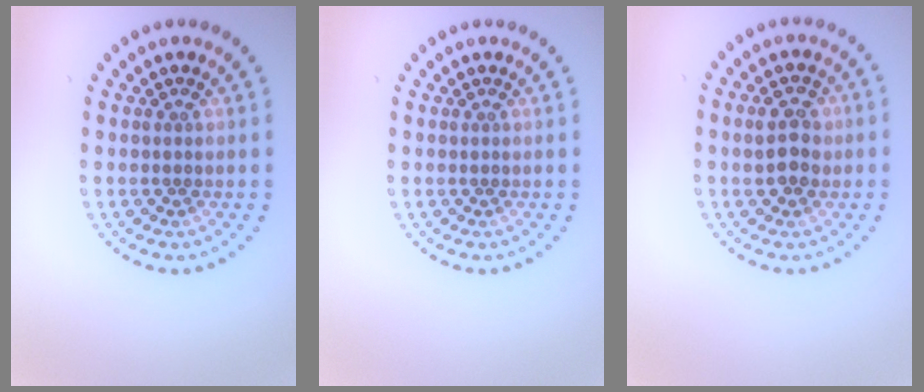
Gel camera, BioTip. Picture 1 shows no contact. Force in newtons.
{"total": 0.0}
{"total": 2.8, "press": 2.8, "slide": 0.3}